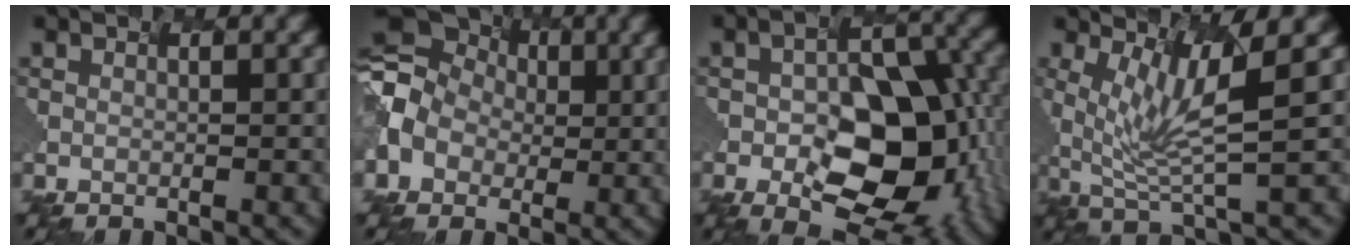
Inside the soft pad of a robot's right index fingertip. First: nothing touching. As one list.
[{"total": 10.8, "force": [-0.7, 9.6, 4.7], "torque": [-0.117, 0.021, -0.050]}, {"total": 11.0, "force": [-3.4, 6.3, 8.4], "torque": [-0.130, -0.007, -0.044]}, {"total": 5.1, "force": [0.9, 0.6, 5.0], "torque": [-0.109, -0.008, 0.031]}]